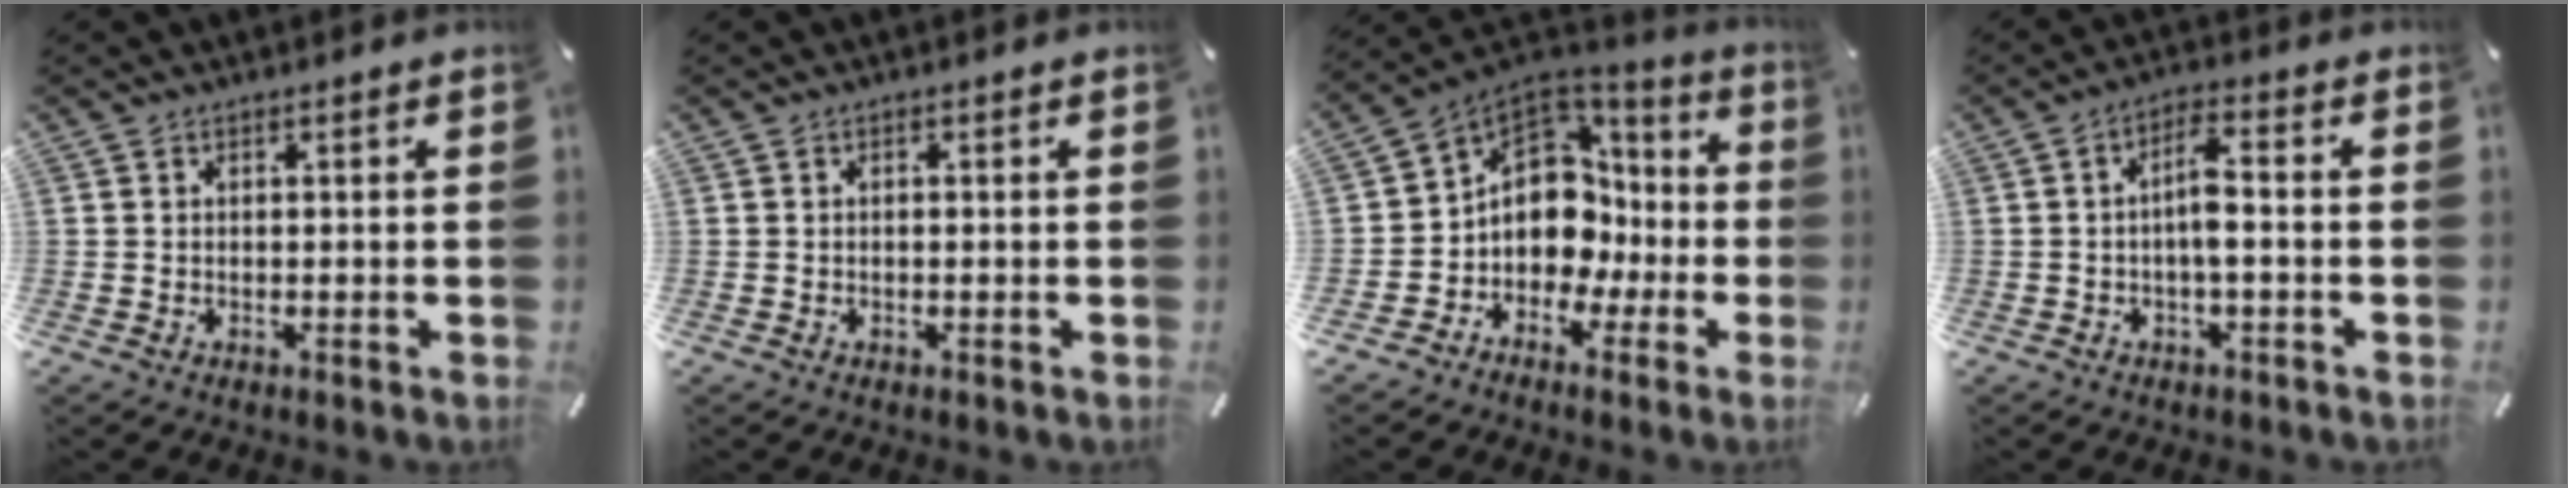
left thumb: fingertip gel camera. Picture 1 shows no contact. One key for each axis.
{"total": 0.0}
{"total": 11.6, "fx": 0.5, "fy": 10.3, "fz": 5.3, "tx": -0.099, "ty": -0.019, "tz": 0.015}
{"total": 5.9, "fx": -1.0, "fy": 1.9, "fz": 5.5, "tx": -0.105, "ty": 0.008, "tz": -0.018}